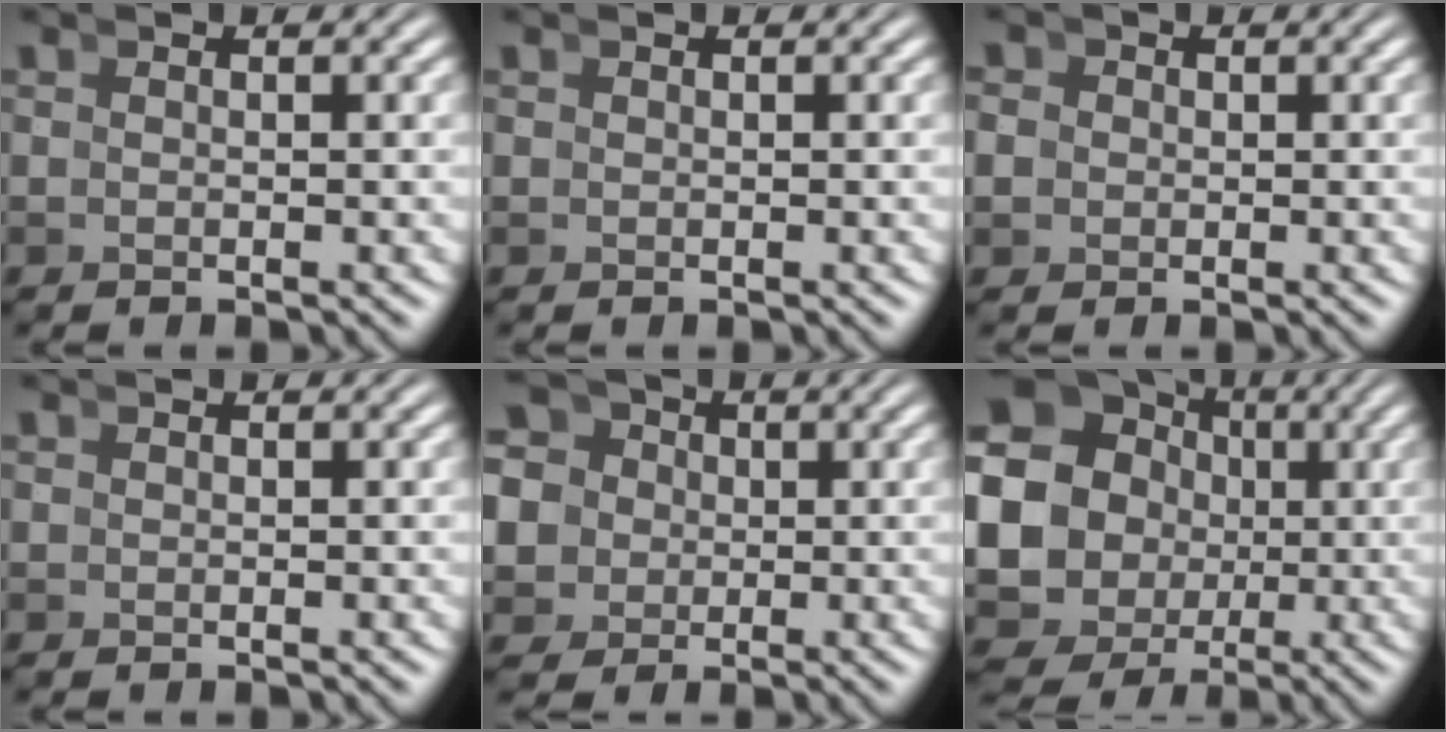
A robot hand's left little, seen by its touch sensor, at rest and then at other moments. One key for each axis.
{"total": 0.0}
{"total": 3.4, "fx": -0.1, "fy": 3.2, "fz": 1.0, "tx": -0.024, "ty": -0.002, "tz": -0.007}
{"total": 0.0}
{"total": 11.7, "fx": 0.9, "fy": 10.5, "fz": 5.0, "tx": -0.126, "ty": -0.023, "tz": 0.007}
{"total": 17.2, "fx": -0.1, "fy": 15.6, "fz": 7.2, "tx": -0.197, "ty": -0.053, "tz": -0.007}